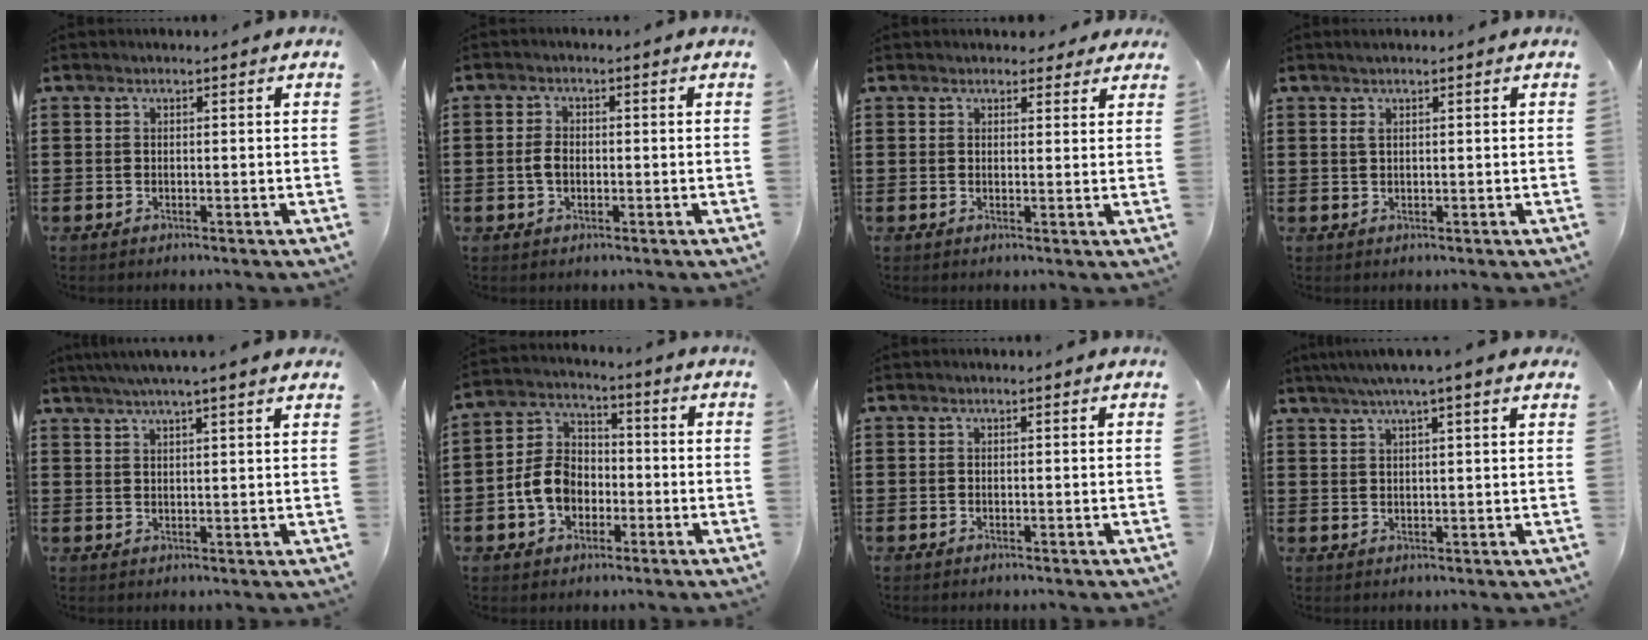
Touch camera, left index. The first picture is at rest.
{"total": 2.5, "force": [-0.3, 1.5, 2.0], "torque": [-0.055, -0.001, -0.011]}
{"total": 2.3, "force": [2.0, 0.9, 0.5], "torque": [-0.007, 0.000, 0.036]}
{"total": 1.3, "force": [0.6, 0.2, 1.1], "torque": [-0.023, 0.003, 0.010]}
{"total": 3.7, "force": [3.1, -0.5, 2.0], "torque": [-0.047, -0.005, 0.055]}
{"total": 8.0, "force": [-2.5, 6.1, 4.6], "torque": [-0.120, 0.015, -0.054]}
{"total": 0.0}
{"total": 3.8, "force": [2.7, -0.3, 2.7], "torque": [-0.060, 0.001, 0.047]}